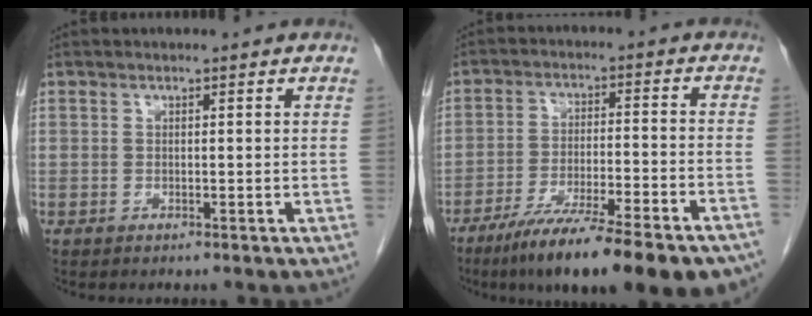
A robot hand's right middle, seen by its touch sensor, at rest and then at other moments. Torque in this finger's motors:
{"motor_torque": [1.18, -0.95, 0.36, 0.19]}